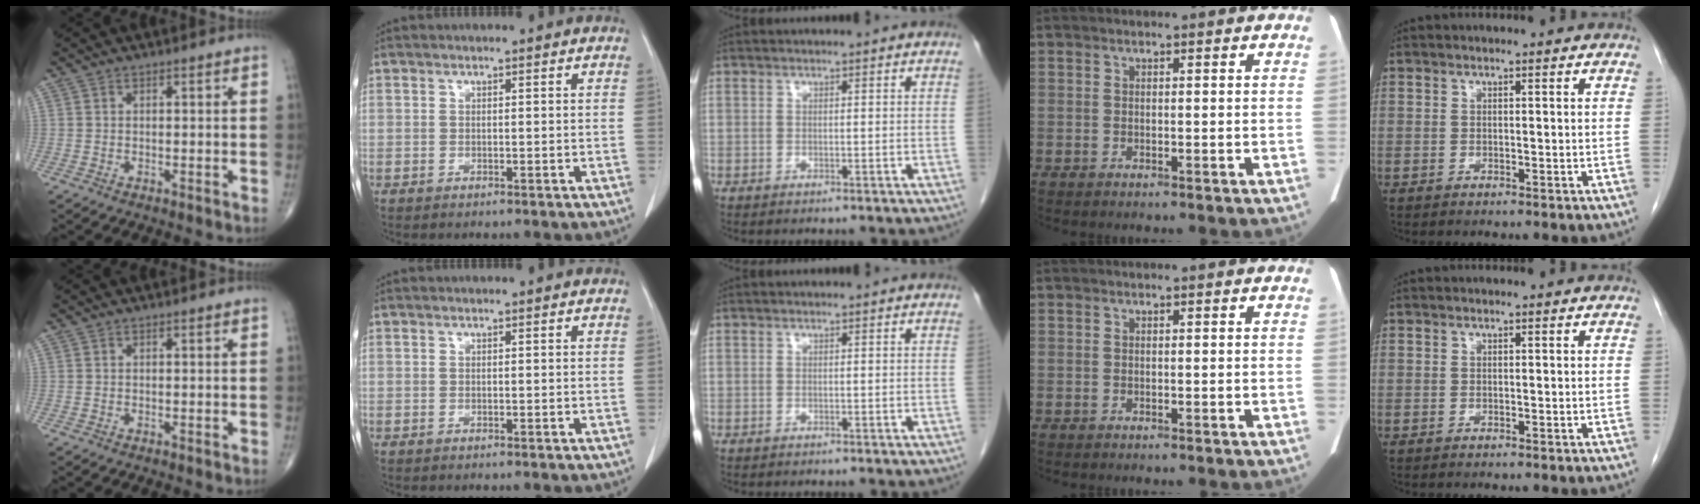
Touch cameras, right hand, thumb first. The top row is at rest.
{}